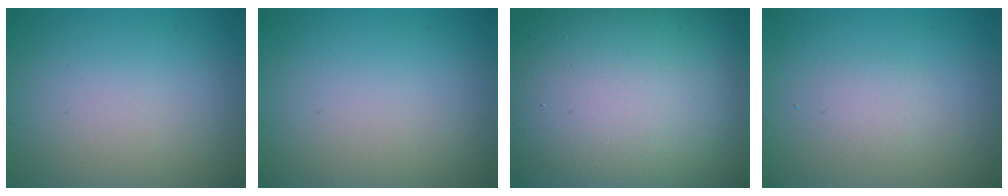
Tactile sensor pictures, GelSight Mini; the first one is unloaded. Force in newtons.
{"total": 0.0}
{"total": 22.9, "press": 22.9, "slide": 1.3}
{"total": 1.3, "press": 1.3, "slide": 0.1}